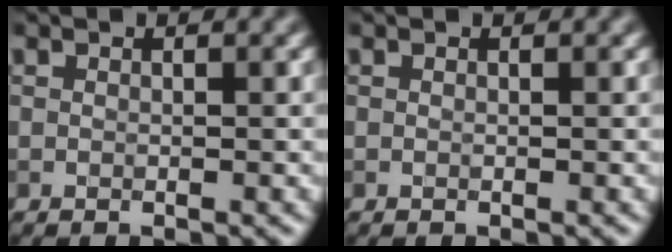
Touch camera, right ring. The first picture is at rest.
{"total": 0.0}